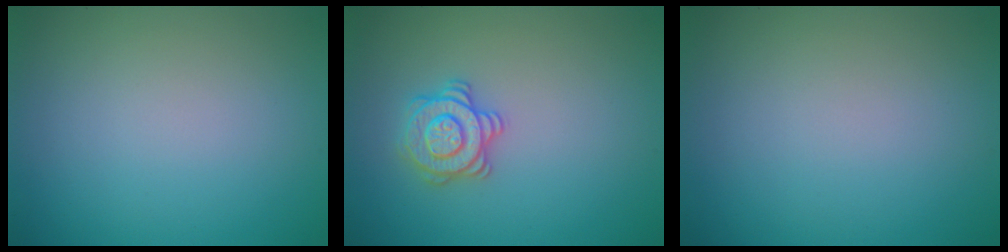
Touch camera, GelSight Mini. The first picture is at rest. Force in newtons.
{"total": 2.8, "press": 2.8, "slide": 0.4}
{"total": 0.0}